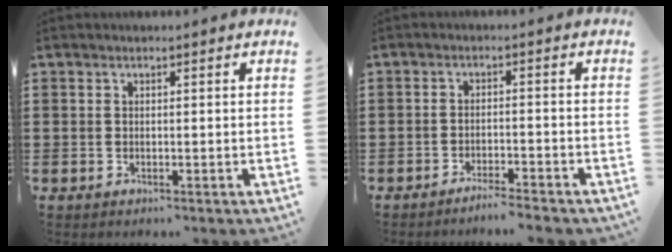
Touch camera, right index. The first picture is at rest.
{"total": 2.8, "force": [-2.7, -0.3, 0.6], "torque": [-0.014, -0.001, -0.056]}